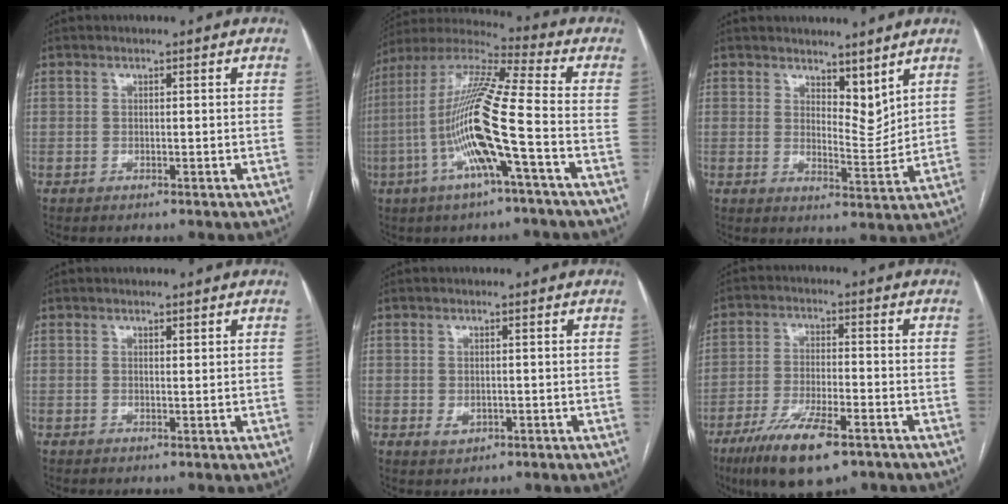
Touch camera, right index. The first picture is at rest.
{"total": 16.2, "force": [-4.2, 0.1, 15.7], "torque": [-0.315, 0.003, -0.089]}
{"total": 5.3, "force": [4.3, 1.9, 2.4], "torque": [-0.036, -0.013, 0.077]}
{"total": 0.6, "force": [0.5, 0.0, 0.3], "torque": [-0.007, -0.003, 0.009]}
{"total": 1.7, "force": [-0.4, 1.4, 0.9], "torque": [-0.012, -0.001, 0.001]}
{"total": 11.2, "force": [-7.1, 2.7, 8.2], "torque": [-0.153, -0.020, -0.118]}